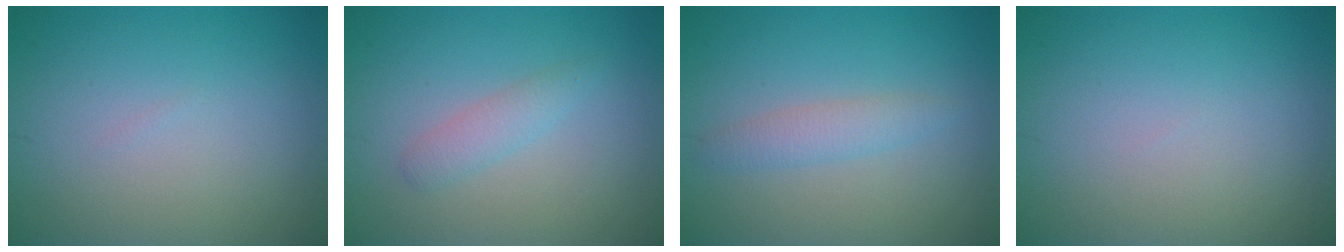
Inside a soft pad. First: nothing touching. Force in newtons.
{"total": 1.7, "press": 1.7, "slide": 0.0}
{"total": 2.0, "press": 2.0, "slide": 0.0}
{"total": 0.0}